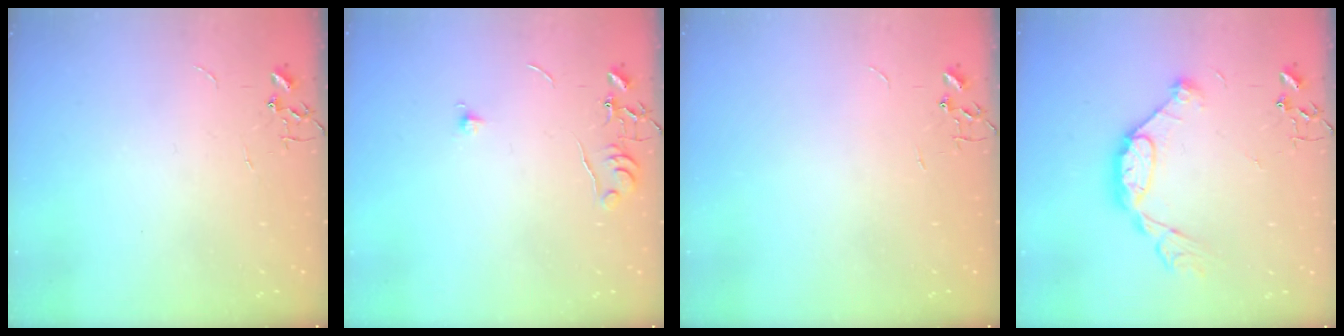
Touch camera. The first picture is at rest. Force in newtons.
{"total": 6.1, "press": 6.0, "slide": 0.6}
{"total": 0.0}
{"total": 12.9, "press": 12.9, "slide": 0.8}